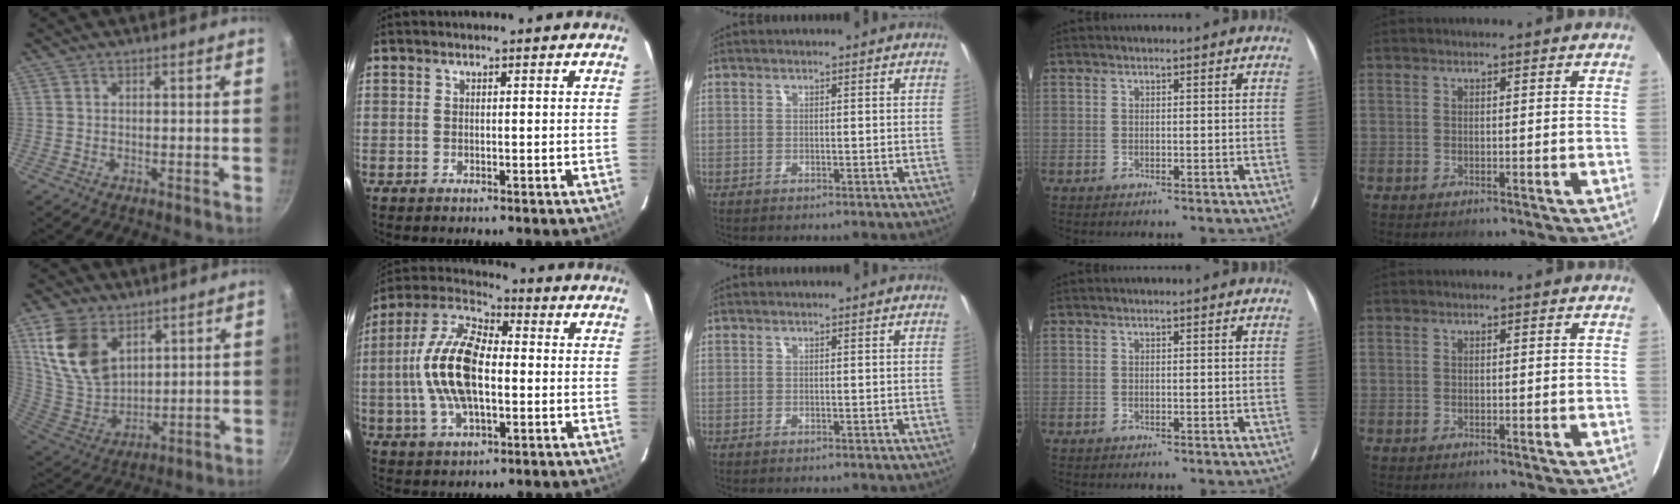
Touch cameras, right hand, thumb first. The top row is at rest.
{"thumb": {"total": 14.8, "force": [6.9, 9.6, 9.0], "torque": [-0.158, -0.032, 0.151]}, "index": {"total": 16.2, "force": [-0.9, 7.7, 14.3], "torque": [-0.291, 0.013, -0.023]}}